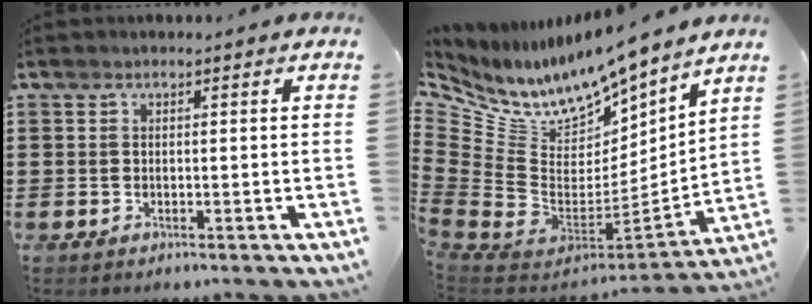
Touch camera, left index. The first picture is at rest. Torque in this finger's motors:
{"motor_torque": [2.14, 0.00, 0.43, 0.10]}